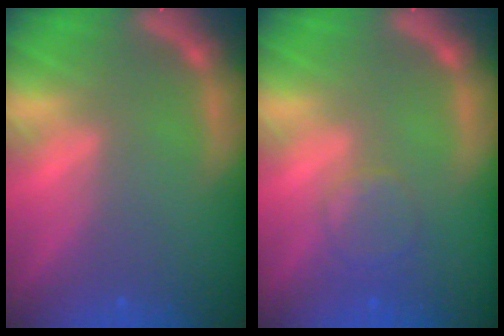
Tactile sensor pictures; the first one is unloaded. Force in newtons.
{"total": 2.9}